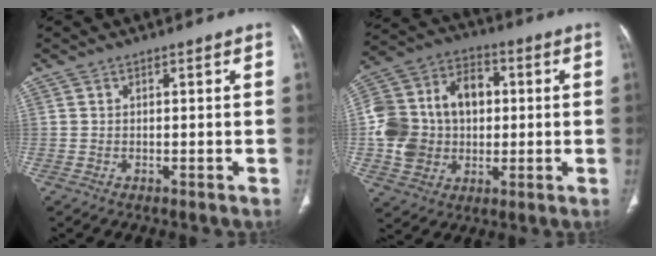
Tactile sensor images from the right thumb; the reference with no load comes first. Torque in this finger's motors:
{"motor_torque": [1.89, 1.82, 1.20, 0.25, 0.15]}